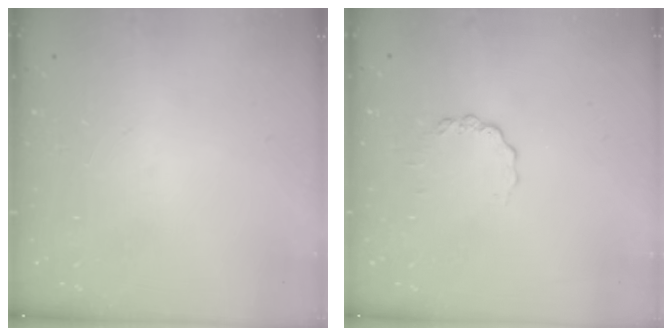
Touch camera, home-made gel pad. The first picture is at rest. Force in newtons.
{"total": 2.8, "press": 2.8, "slide": 0.3}